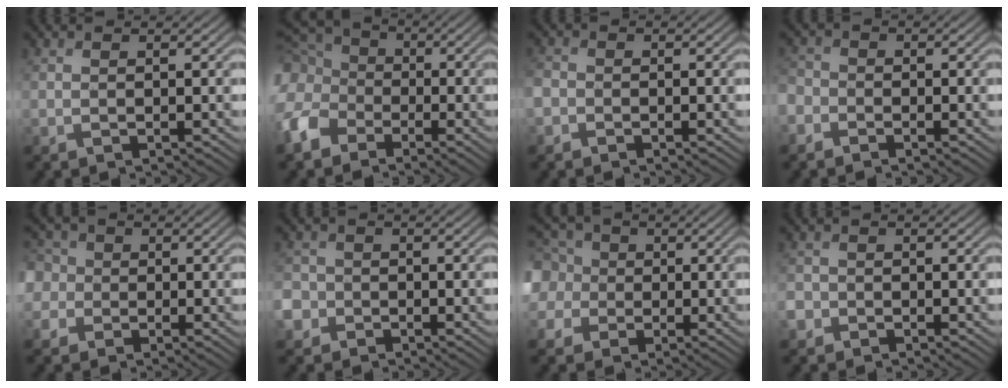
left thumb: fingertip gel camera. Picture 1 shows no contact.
{"total": 11.8, "force": [-3.1, 9.6, 6.1], "torque": [-0.195, -0.036, -0.071]}
{"total": 2.1, "force": [-1.1, 1.6, 0.6], "torque": [-0.018, -0.002, -0.033]}
{"total": 2.9, "force": [-1.9, 2.0, 0.8], "torque": [-0.031, -0.002, -0.052]}
{"total": 6.8, "force": [0.1, 6.2, 2.7], "torque": [-0.097, 0.013, -0.032]}
{"total": 3.8, "force": [-1.6, 3.3, 0.9], "torque": [-0.028, -0.006, -0.048]}
{"total": 9.4, "force": [0.8, 8.3, 4.2], "torque": [-0.153, 0.011, -0.008]}
{"total": 2.0, "force": [-1.1, 1.7, 0.4], "torque": [-0.010, -0.004, -0.029]}